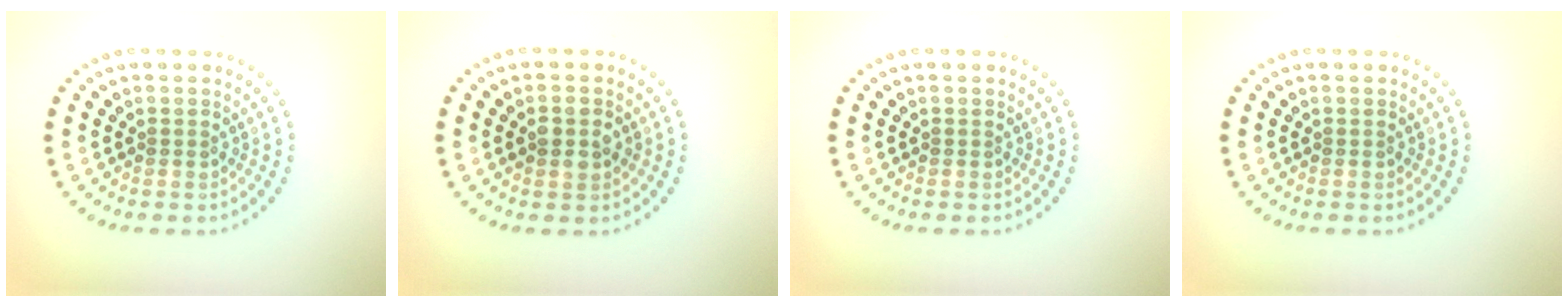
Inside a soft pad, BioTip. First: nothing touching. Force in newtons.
{"total": 2.1, "press": 2.1, "slide": 0.4}
{"total": 0.0}
{"total": 0.0}